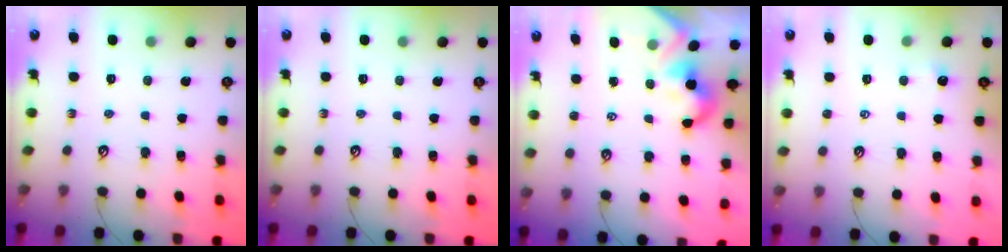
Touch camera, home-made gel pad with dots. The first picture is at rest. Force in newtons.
{"total": 0.0}
{"total": 2.0, "press": 1.9, "slide": 0.5}
{"total": 0.0}